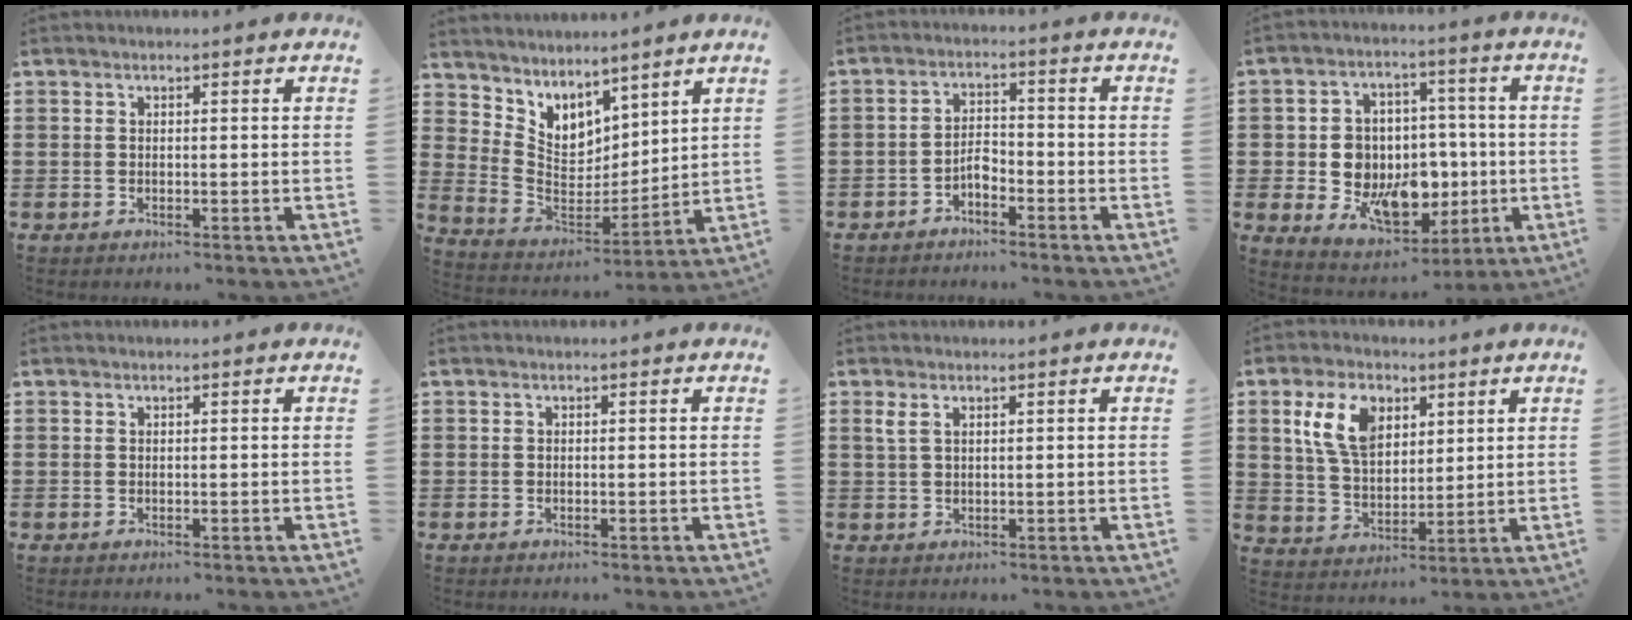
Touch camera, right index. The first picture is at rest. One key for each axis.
{"total": 5.2, "fx": 4.2, "fy": 3.1, "fz": 0.0, "tx": -0.040, "ty": -0.048, "tz": 0.077}
{"total": 2.9, "fx": -1.9, "fy": 1.2, "fz": 1.9, "tx": -0.045, "ty": 0.005, "tz": -0.042}
{"total": 10.6, "fx": -0.8, "fy": 8.7, "fz": 6.0, "tx": -0.114, "ty": 0.007, "tz": 0.000}
{"total": 0.0}
{"total": 0.0}
{"total": 1.8, "fx": 0.9, "fy": 0.8, "fz": 1.3, "tx": -0.029, "ty": 0.004, "tz": 0.015}
{"total": 8.8, "fx": 4.0, "fy": 5.5, "fz": 5.6, "tx": -0.124, "ty": 0.017, "tz": 0.073}